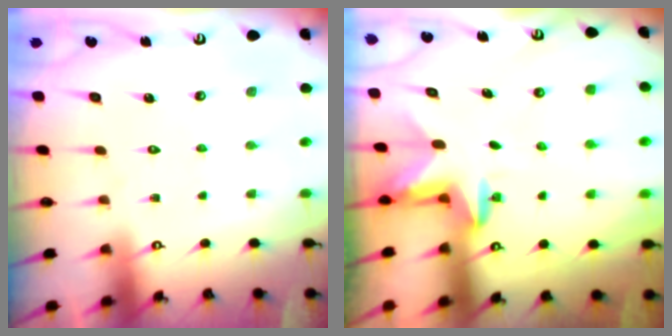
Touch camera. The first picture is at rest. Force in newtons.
{"total": 3.0, "press": 2.9, "slide": 0.8}